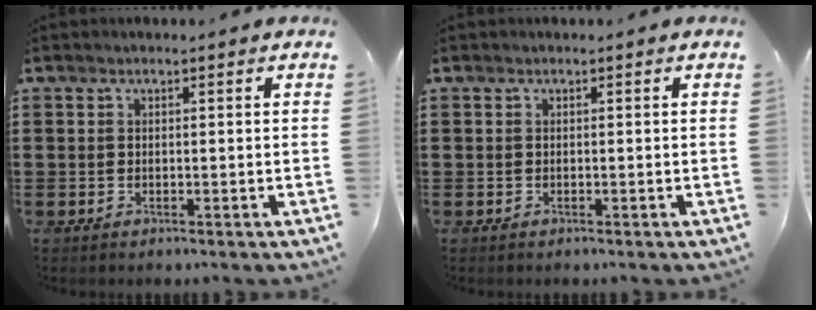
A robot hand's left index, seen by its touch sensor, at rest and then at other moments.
{"total": 0.0}